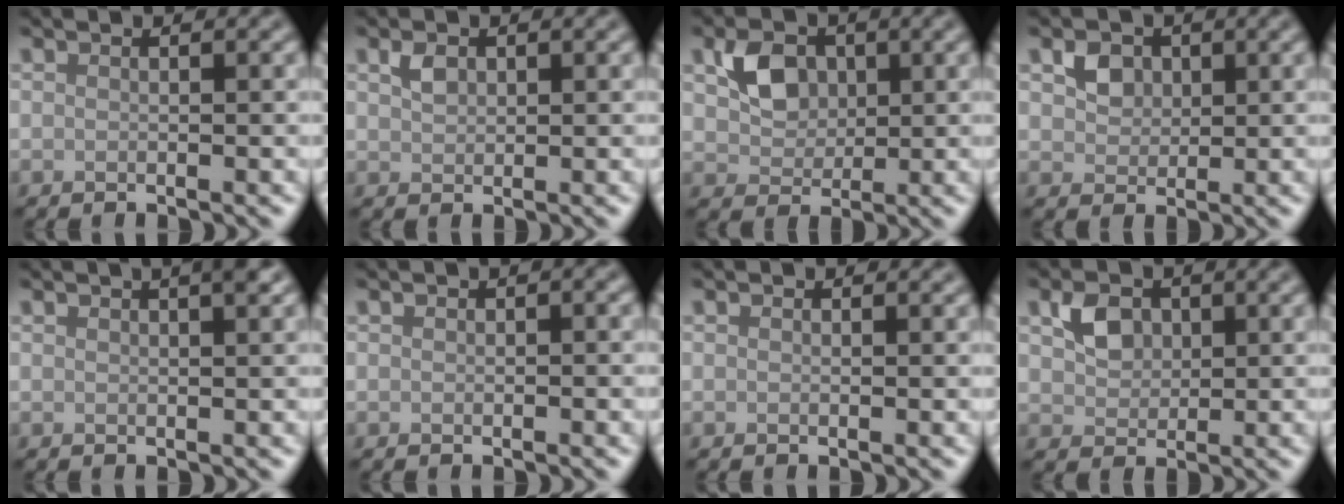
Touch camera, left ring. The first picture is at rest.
{"total": 1.4, "force": [0.6, 1.0, 0.8], "torque": [-0.015, 0.003, 0.011]}
{"total": 3.8, "force": [1.1, 2.9, 2.2], "torque": [-0.043, 0.001, 0.017]}
{"total": 2.2, "force": [0.9, 1.8, 0.9], "torque": [-0.017, 0.000, 0.014]}
{"total": 1.5, "force": [0.9, 0.3, 1.2], "torque": [-0.011, 0.004, 0.014]}
{"total": 0.8, "force": [0.1, 0.5, 0.6], "torque": [-0.005, 0.000, 0.001]}
{"total": 0.0}
{"total": 2.8, "force": [1.0, 2.1, 1.5], "torque": [-0.030, 0.002, 0.015]}